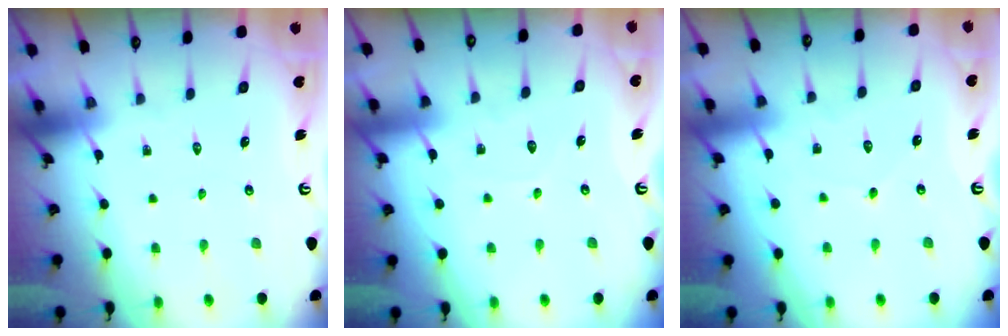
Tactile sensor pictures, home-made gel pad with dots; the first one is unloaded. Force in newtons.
{"total": 3.8, "press": 3.8, "slide": 0.4}
{"total": 2.8, "press": 2.7, "slide": 0.4}